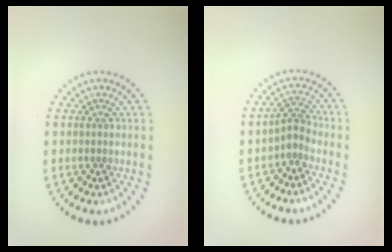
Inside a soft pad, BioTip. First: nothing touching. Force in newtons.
{"total": 1.8, "press": 1.2, "slide": 1.4}